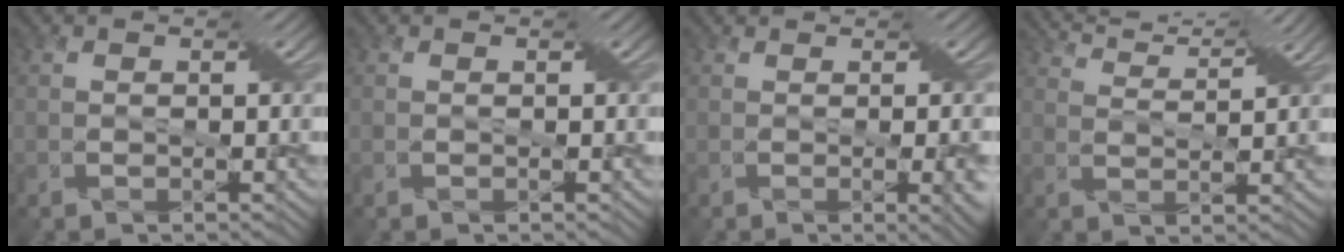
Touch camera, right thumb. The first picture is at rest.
{"total": 0.0}
{"total": 4.0, "force": [-0.1, 1.5, 3.7], "torque": [-0.051, -0.008, 0.001]}
{"total": 6.1, "force": [5.8, -0.5, 1.9], "torque": [-0.065, 0.005, 0.103]}